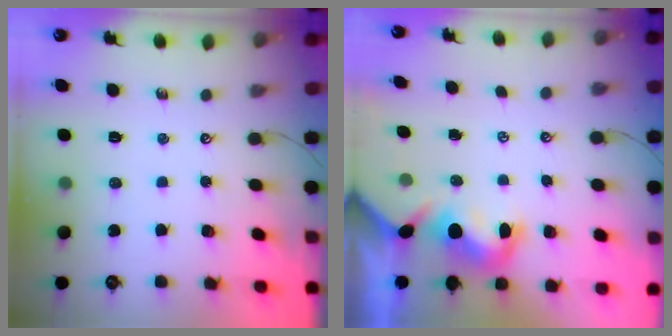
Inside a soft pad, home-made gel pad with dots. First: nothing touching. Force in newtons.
{"total": 2.6, "press": 2.4, "slide": 1.0}